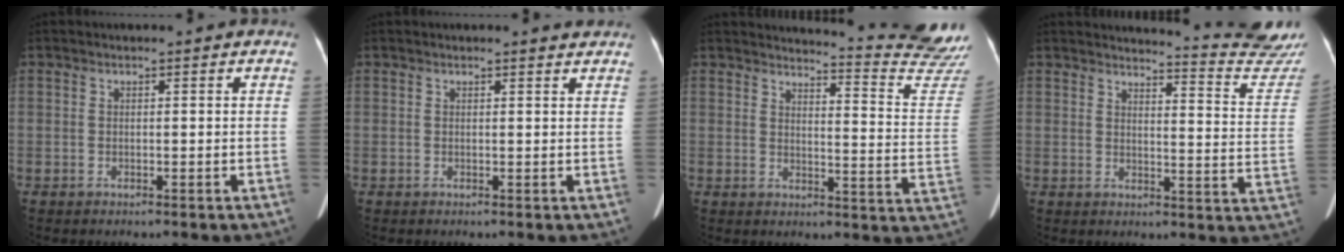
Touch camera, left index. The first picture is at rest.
{"total": 1.4, "force": [1.4, 0.0, 0.1], "torque": [-0.009, -0.006, 0.012]}
{"total": 17.1, "force": [16.9, -1.6, 2.0], "torque": [-0.021, -0.149, 0.169]}
{"total": 15.1, "force": [15.0, -1.2, 0.9], "torque": [-0.001, -0.128, 0.145]}